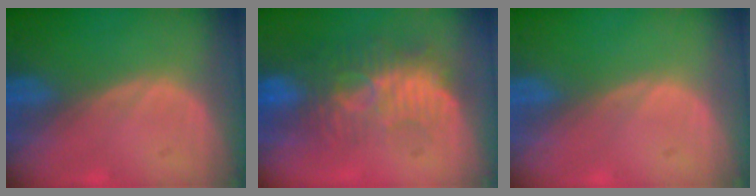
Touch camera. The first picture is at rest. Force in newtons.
{"total": 9.1, "press": 8.3, "slide": 3.7}
{"total": 0.0}